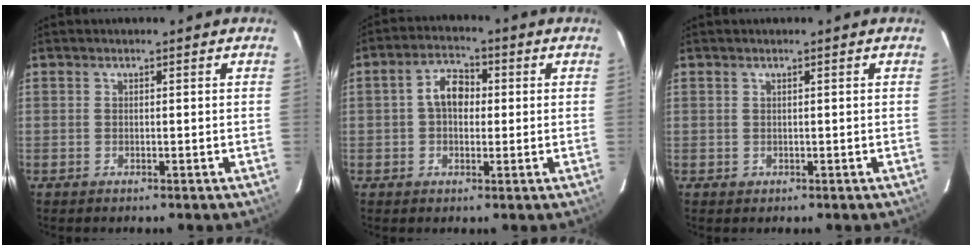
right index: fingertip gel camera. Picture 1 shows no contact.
{"total": 5.8, "force": [0.4, 4.0, 4.2], "torque": [-0.075, 0.020, 0.006]}
{"total": 0.7, "force": [0.1, 0.7, 0.0], "torque": [0.006, 0.003, 0.002]}